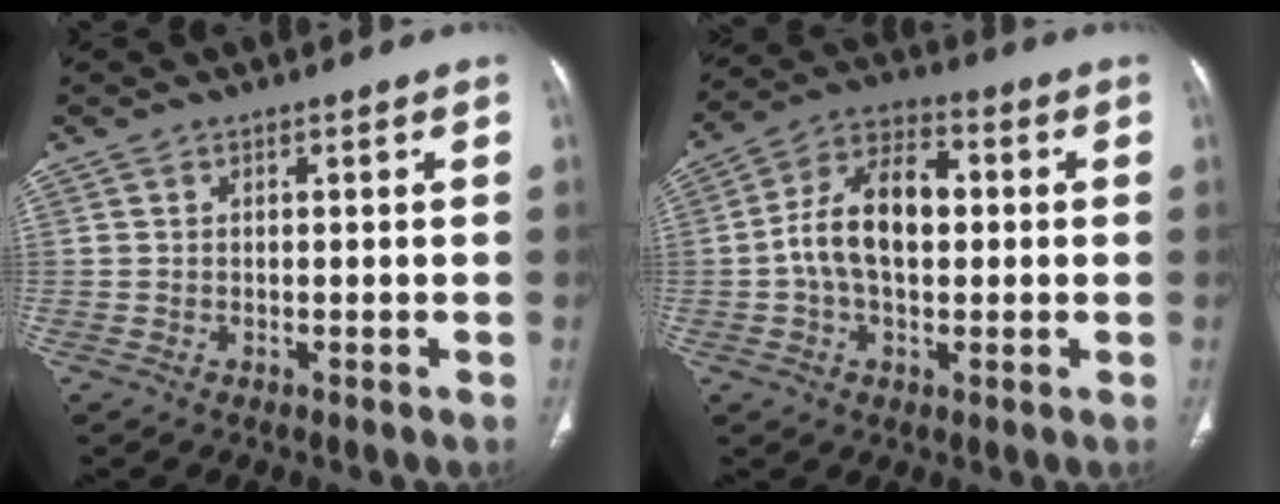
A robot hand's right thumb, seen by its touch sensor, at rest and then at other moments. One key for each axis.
{"total": 12.7, "fx": 0.4, "fy": 7.6, "fz": 10.2, "tx": -0.176, "ty": 0.031, "tz": -0.002}